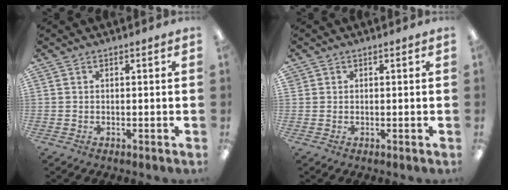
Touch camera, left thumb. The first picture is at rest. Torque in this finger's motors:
{"motor_torque": [-0.31, -0.15, -0.24, 0.05, 0.00]}